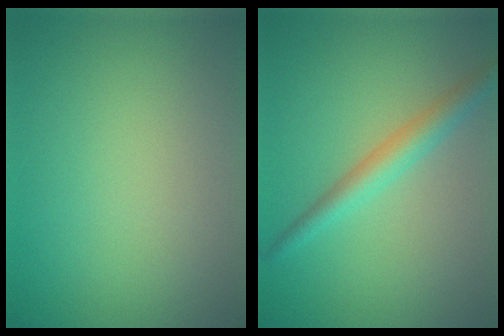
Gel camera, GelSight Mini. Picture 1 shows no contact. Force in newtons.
{"total": 3.0, "press": 3.0, "slide": 0.0}